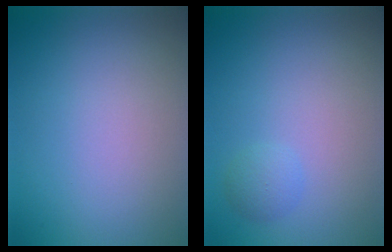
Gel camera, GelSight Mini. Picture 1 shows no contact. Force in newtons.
{"total": 1.3, "press": 1.3, "slide": 0.1}